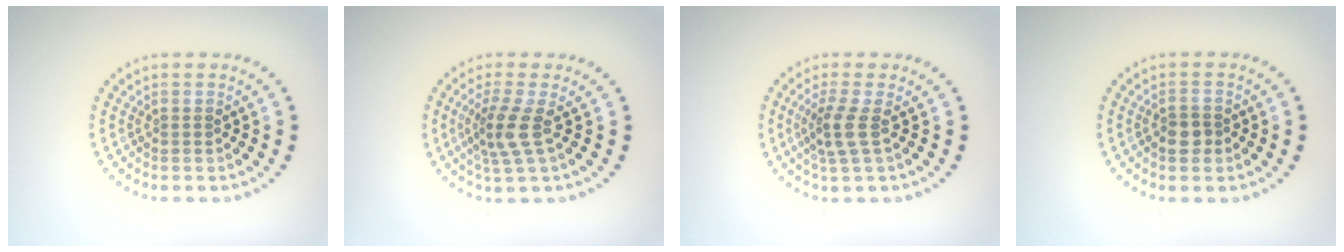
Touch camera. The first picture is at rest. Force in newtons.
{"total": 3.0, "press": 2.2, "slide": 1.9}
{"total": 2.4, "press": 1.9, "slide": 1.6}
{"total": 1.8, "press": 1.7, "slide": 0.5}